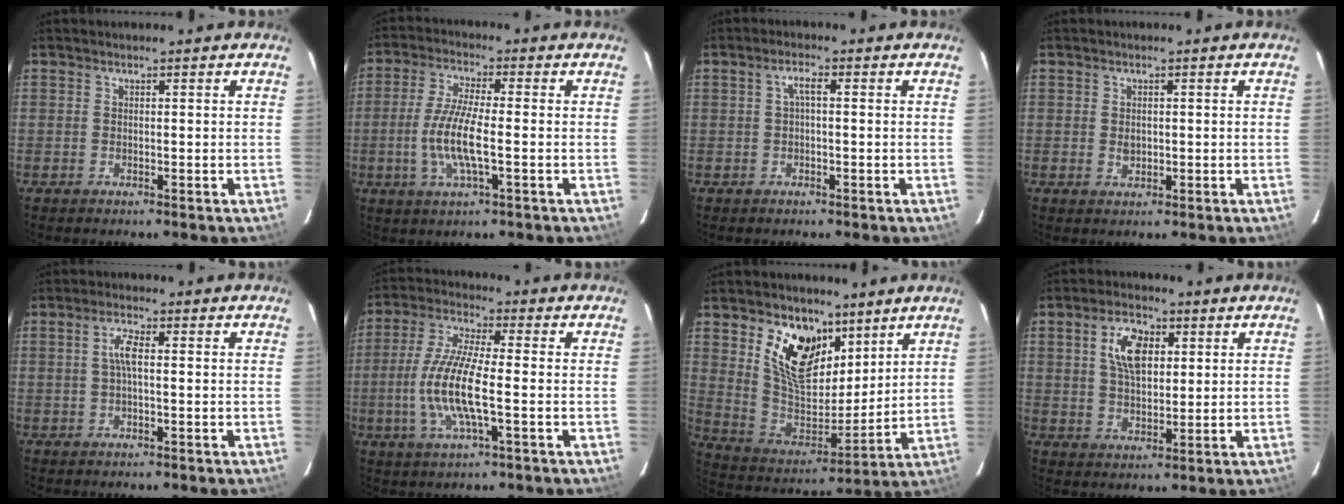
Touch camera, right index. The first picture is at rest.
{"total": 9.0, "force": [-1.9, 1.6, 8.6], "torque": [-0.176, -0.006, -0.040]}
{"total": 2.1, "force": [0.1, 0.5, 2.0], "torque": [-0.042, 0.009, 0.002]}
{"total": 1.7, "force": [0.0, 1.3, 1.1], "torque": [-0.018, 0.001, 0.001]}
{"total": 3.1, "force": [0.1, 0.8, 3.0], "torque": [-0.063, 0.006, 0.003]}
{"total": 11.6, "force": [-2.2, 2.2, 11.1], "torque": [-0.232, -0.005, -0.046]}
{"total": 15.9, "force": [8.8, 9.4, 9.3], "torque": [-0.183, -0.003, 0.169]}
{"total": 8.0, "force": [2.5, 4.3, 6.2], "torque": [-0.115, 0.016, 0.048]}